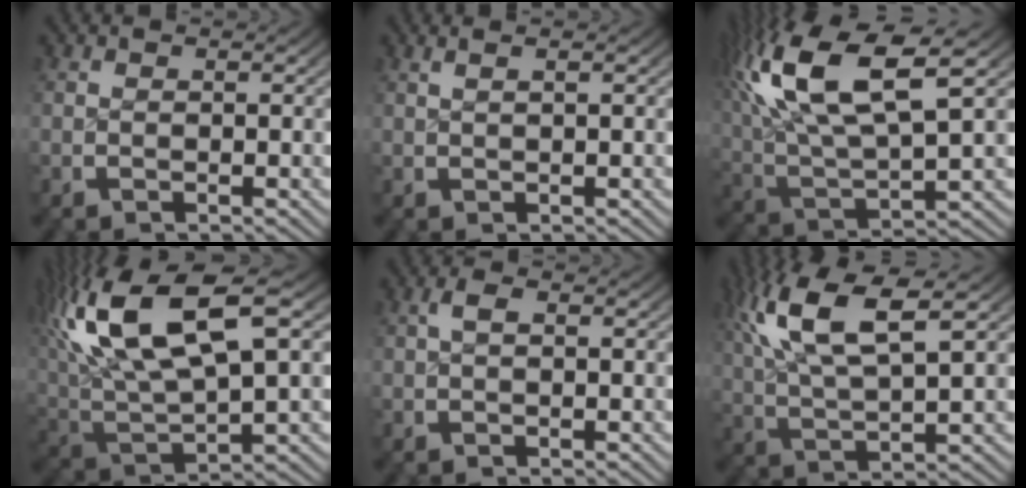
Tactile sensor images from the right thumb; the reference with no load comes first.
{"total": 1.3, "force": [0.7, -0.1, 1.1], "torque": [-0.014, 0.006, 0.016]}
{"total": 11.9, "force": [3.0, 6.3, 9.6], "torque": [-0.206, -0.010, 0.058]}
{"total": 13.5, "force": [3.0, 7.5, 10.7], "torque": [-0.237, -0.015, 0.061]}
{"total": 1.2, "force": [0.3, 0.4, 1.0], "torque": [-0.021, 0.004, 0.006]}
{"total": 8.8, "force": [3.2, 4.4, 6.9], "torque": [-0.144, -0.003, 0.059]}